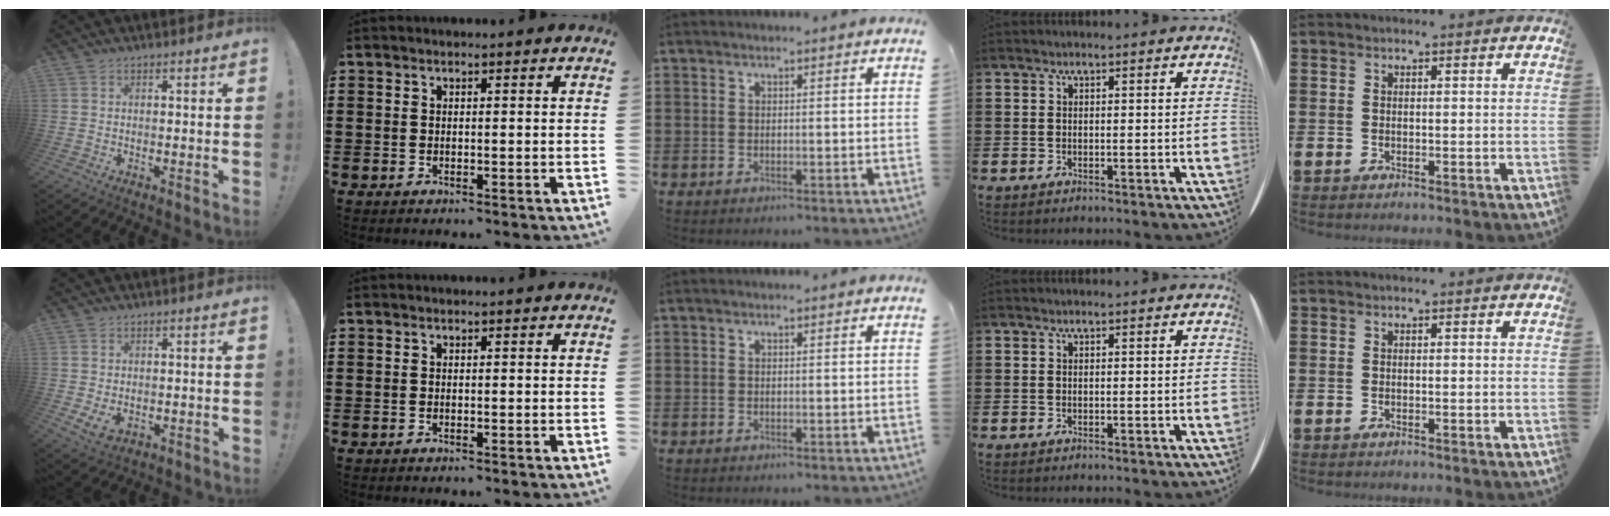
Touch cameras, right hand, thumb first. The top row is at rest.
{"thumb": {"total": 4.0, "force": [-0.1, 2.7, 2.9], "torque": [-0.050, -0.004, -0.001]}}